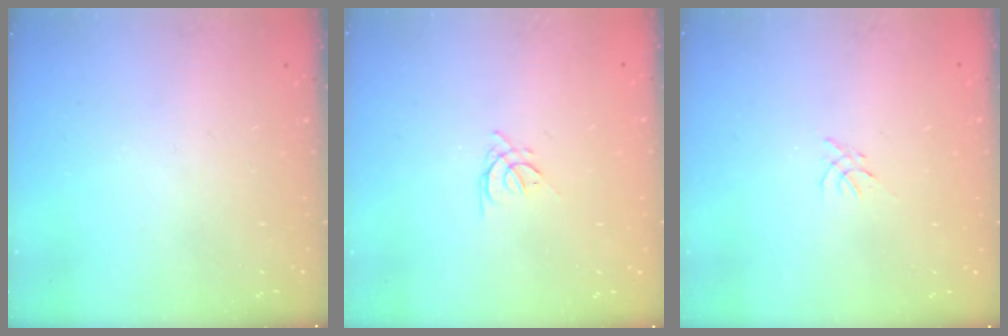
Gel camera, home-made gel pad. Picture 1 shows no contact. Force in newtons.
{"total": 2.5, "press": 2.4, "slide": 0.5}
{"total": 0.0}